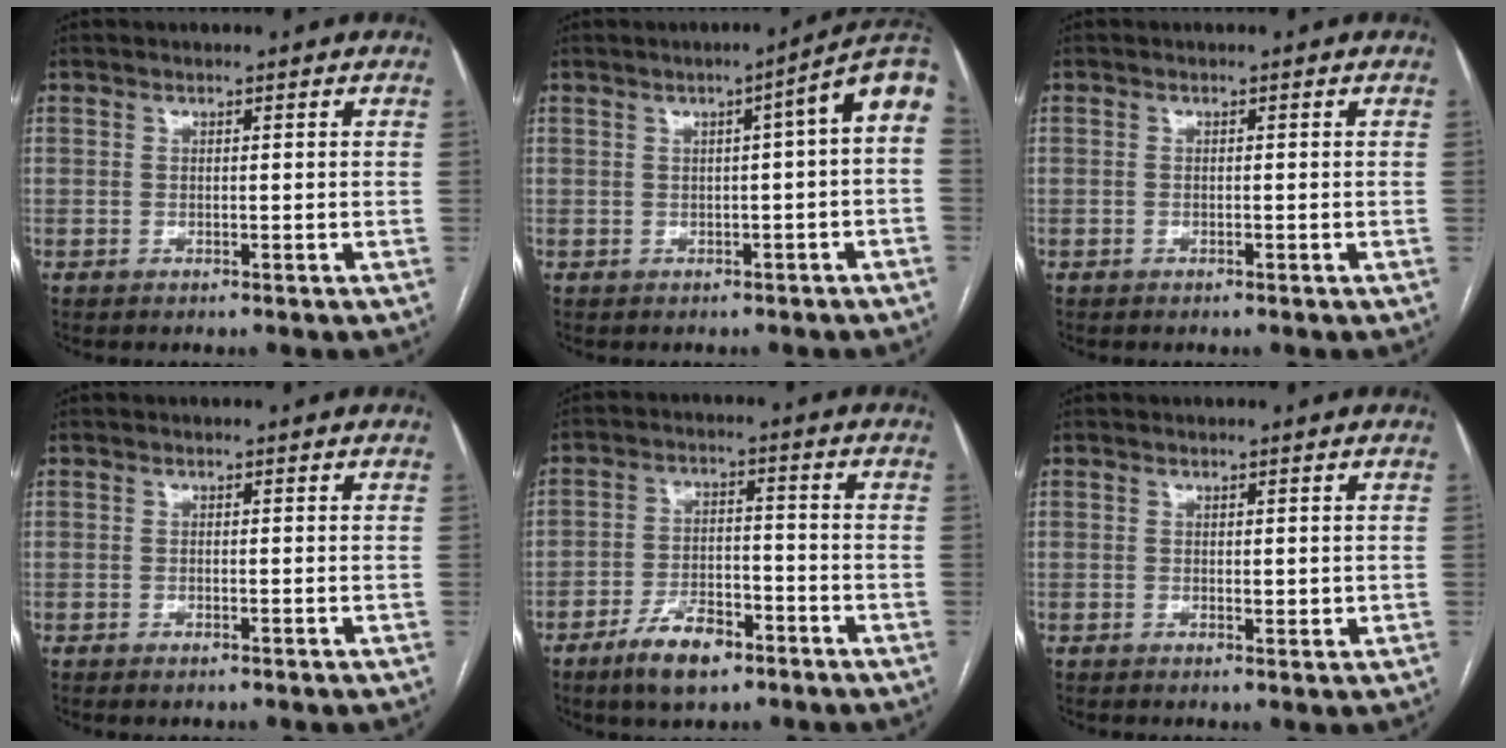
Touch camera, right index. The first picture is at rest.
{"total": 6.9, "force": [0.9, 0.3, 6.8], "torque": [-0.081, 0.023, 0.004]}
{"total": 0.0}
{"total": 0.8, "force": [-0.6, 0.2, 0.6], "torque": [-0.012, -0.002, -0.006]}
{"total": 8.1, "force": [-5.3, 3.2, 5.3], "torque": [-0.100, 0.002, -0.091]}
{"total": 1.2, "force": [0.0, 0.7, 1.0], "torque": [-0.012, -0.002, 0.002]}